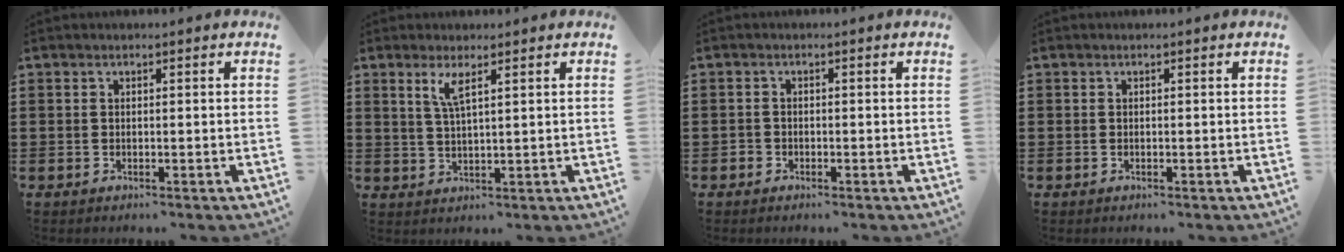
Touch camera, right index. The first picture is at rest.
{"total": 3.4, "force": [1.9, 0.5, 2.8], "torque": [-0.060, 0.002, 0.031]}
{"total": 1.0, "force": [-0.7, 0.7, 0.1], "torque": [-0.003, 0.003, -0.017]}
{"total": 1.3, "force": [0.8, -0.9, -0.5], "torque": [0.015, -0.003, 0.015]}